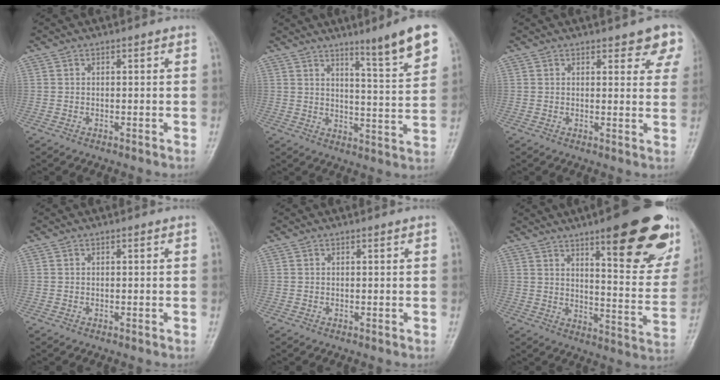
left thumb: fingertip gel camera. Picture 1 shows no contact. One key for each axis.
{"total": 11.3, "fx": 7.3, "fy": 0.5, "fz": 8.7, "tx": -0.116, "ty": -0.048, "tz": 0.107}
{"total": 6.7, "fx": 4.7, "fy": 2.6, "fz": 4.0, "tx": -0.014, "ty": -0.019, "tz": 0.044}
{"total": 0.0}
{"total": 0.0}
{"total": 24.0, "fx": 13.5, "fy": 6.1, "fz": 18.9, "tx": -0.206, "ty": -0.061, "tz": 0.186}